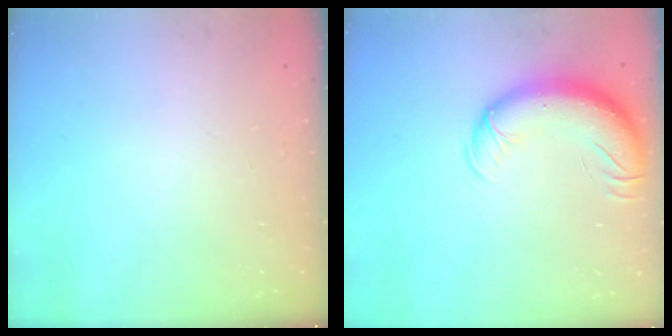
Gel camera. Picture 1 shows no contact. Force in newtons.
{"total": 13.9, "press": 13.5, "slide": 3.1}